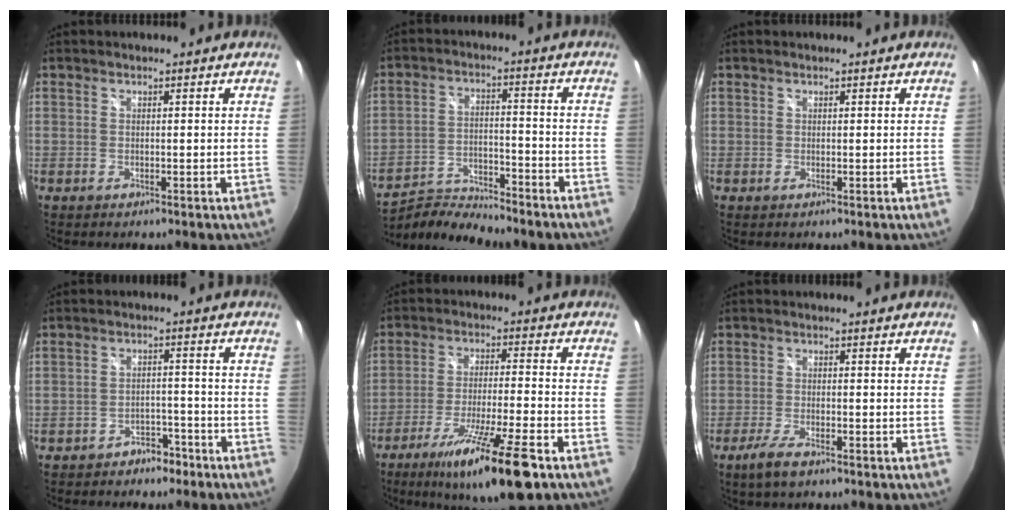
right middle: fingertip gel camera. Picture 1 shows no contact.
{"total": 13.2, "force": [-12.2, 1.9, 4.6], "torque": [-0.104, -0.018, -0.210]}
{"total": 0.0}
{"total": 5.1, "force": [-4.1, 2.7, 1.2], "torque": [-0.028, 0.019, -0.054]}
{"total": 15.7, "force": [-10.3, 1.0, 11.8], "torque": [-0.220, -0.034, -0.171]}
{"total": 4.8, "force": [-3.4, 1.1, 3.2], "torque": [-0.082, -0.010, -0.064]}